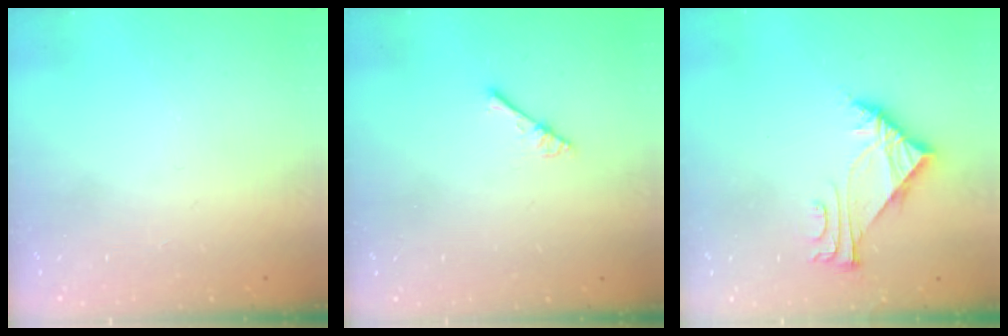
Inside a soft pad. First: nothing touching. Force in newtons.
{"total": 4.4, "press": 4.4, "slide": 0.5}
{"total": 5.2, "press": 5.2, "slide": 0.5}